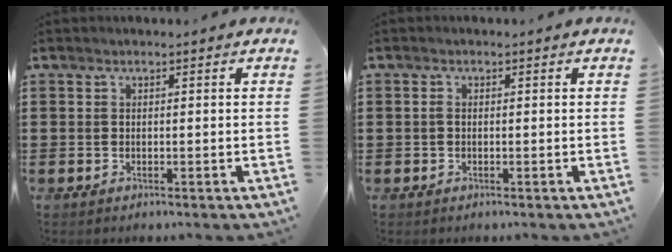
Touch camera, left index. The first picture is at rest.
{"total": 0.7, "force": [-0.2, 0.3, 0.6], "torque": [-0.014, -0.001, -0.004]}